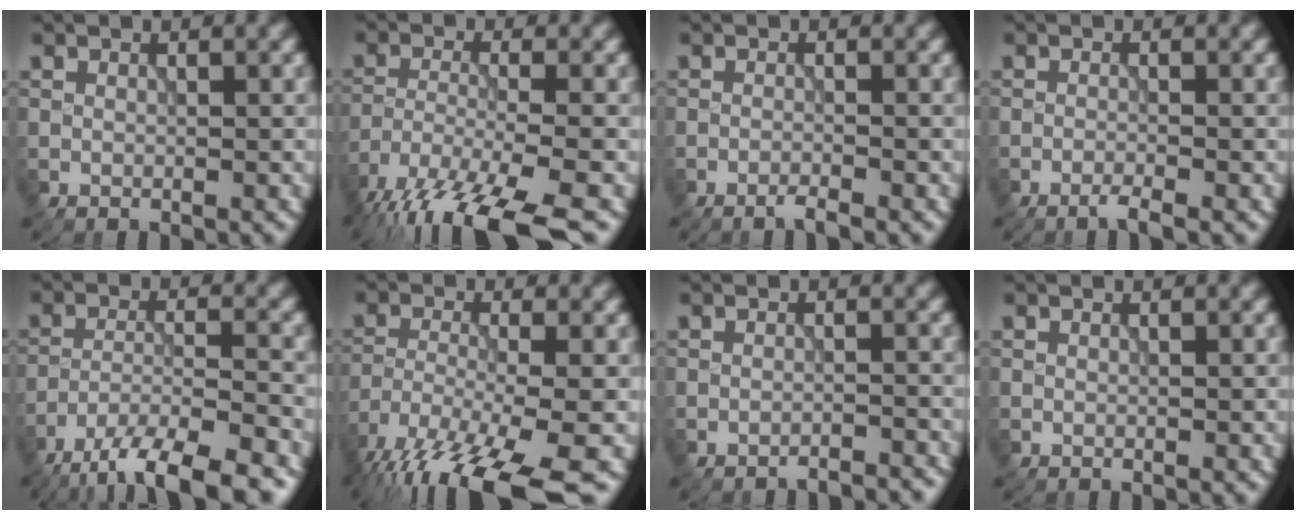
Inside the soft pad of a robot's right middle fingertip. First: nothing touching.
{"total": 11.9, "force": [-9.3, 2.8, 6.8], "torque": [-0.130, -0.038, -0.150]}
{"total": 1.1, "force": [-0.9, 0.0, 0.6], "torque": [-0.008, 0.000, -0.023]}
{"total": 1.3, "force": [-1.0, 0.1, 0.9], "torque": [-0.012, 0.000, -0.025]}
{"total": 10.2, "force": [-8.0, 2.6, 5.8], "torque": [-0.091, -0.020, -0.126]}
{"total": 12.8, "force": [-9.5, 2.9, 8.2], "torque": [-0.161, -0.034, -0.155]}
{"total": 2.3, "force": [-2.2, 0.1, 0.4], "torque": [0.004, 0.004, -0.030]}
{"total": 0.0}